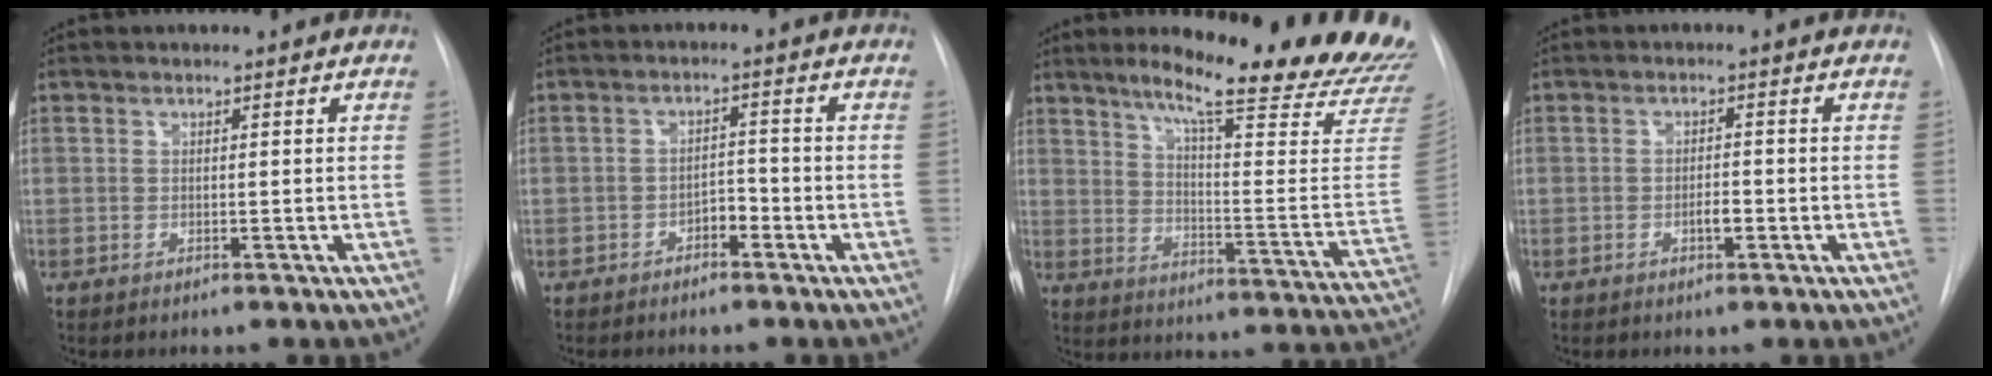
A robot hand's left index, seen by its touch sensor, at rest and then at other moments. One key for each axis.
{"total": 2.6, "fx": -1.7, "fy": 1.3, "fz": 1.4, "tx": -0.018, "ty": 0.007, "tz": -0.029}
{"total": 25.6, "fx": 21.5, "fy": 2.2, "fz": 13.7, "tx": -0.190, "ty": -0.092, "tz": 0.268}
{"total": 1.8, "fx": -0.8, "fy": 0.6, "fz": 1.5, "tx": -0.024, "ty": 0.003, "tz": -0.013}